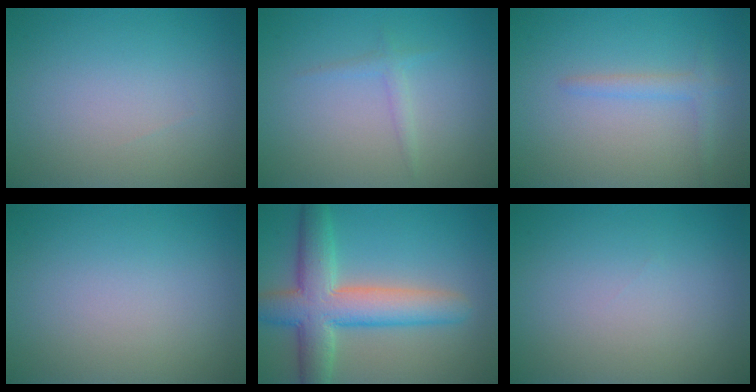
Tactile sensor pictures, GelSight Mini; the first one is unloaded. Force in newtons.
{"total": 1.1, "press": 1.1, "slide": 0.1}
{"total": 1.4, "press": 1.4, "slide": 0.2}
{"total": 0.0}
{"total": 7.8, "press": 7.8, "slide": 0.5}
{"total": 0.0}